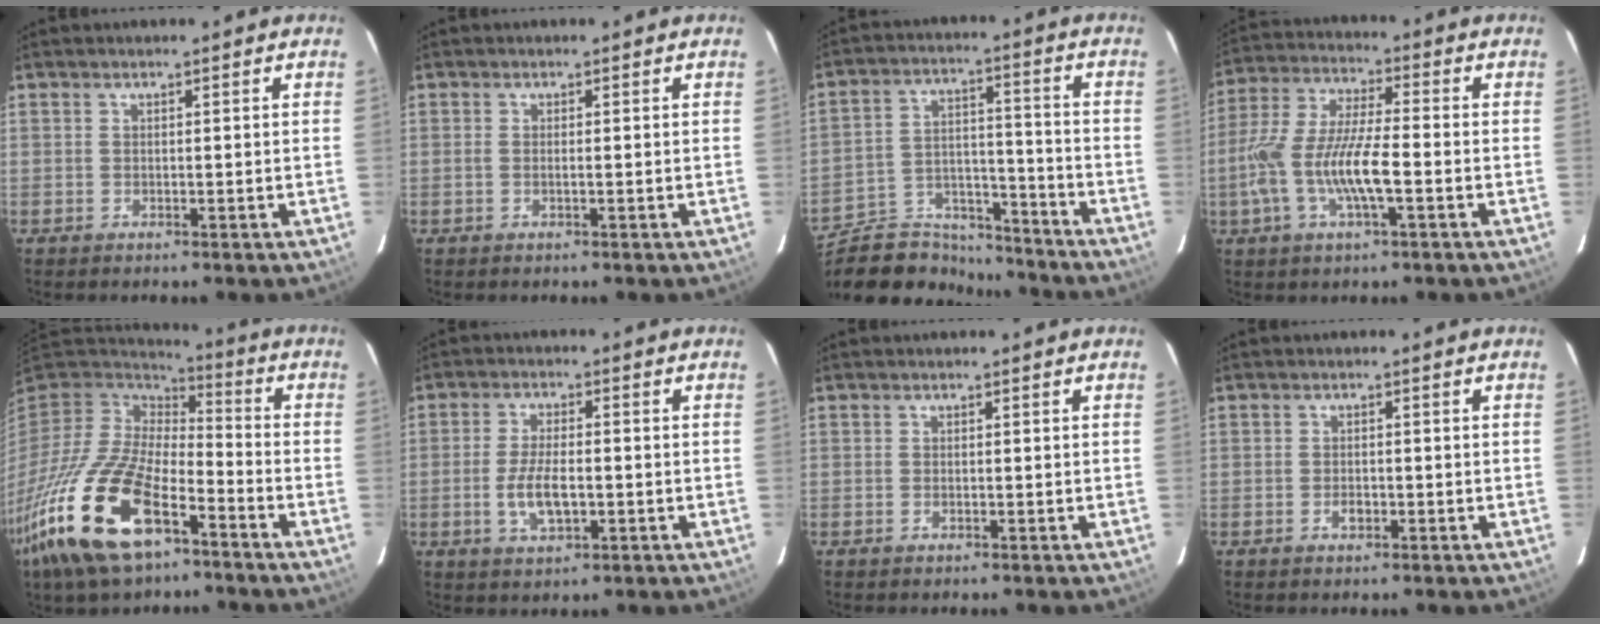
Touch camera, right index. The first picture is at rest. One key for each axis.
{"total": 0.8, "fx": -0.2, "fy": -0.1, "fz": 0.8, "tx": -0.016, "ty": 0.001, "tz": -0.005}
{"total": 15.0, "fx": -13.6, "fy": 5.5, "fz": 3.2, "tx": -0.075, "ty": 0.033, "tz": -0.218}
{"total": 13.1, "fx": -3.5, "fy": 3.5, "fz": 12.2, "tx": -0.259, "ty": -0.001, "tz": -0.069}
{"total": 22.4, "fx": -12.3, "fy": 9.7, "fz": 16.0, "tx": -0.341, "ty": -0.047, "tz": -0.232}
{"total": 6.9, "fx": -1.6, "fy": 2.8, "fz": 6.0, "tx": -0.123, "ty": -0.007, "tz": -0.027}
{"total": 0.6, "fx": -0.3, "fy": 0.3, "fz": 0.5, "tx": -0.010, "ty": 0.000, "tz": -0.005}
{"total": 1.9, "fx": -0.8, "fy": 1.2, "fz": 1.2, "tx": -0.023, "ty": 0.002, "tz": -0.014}